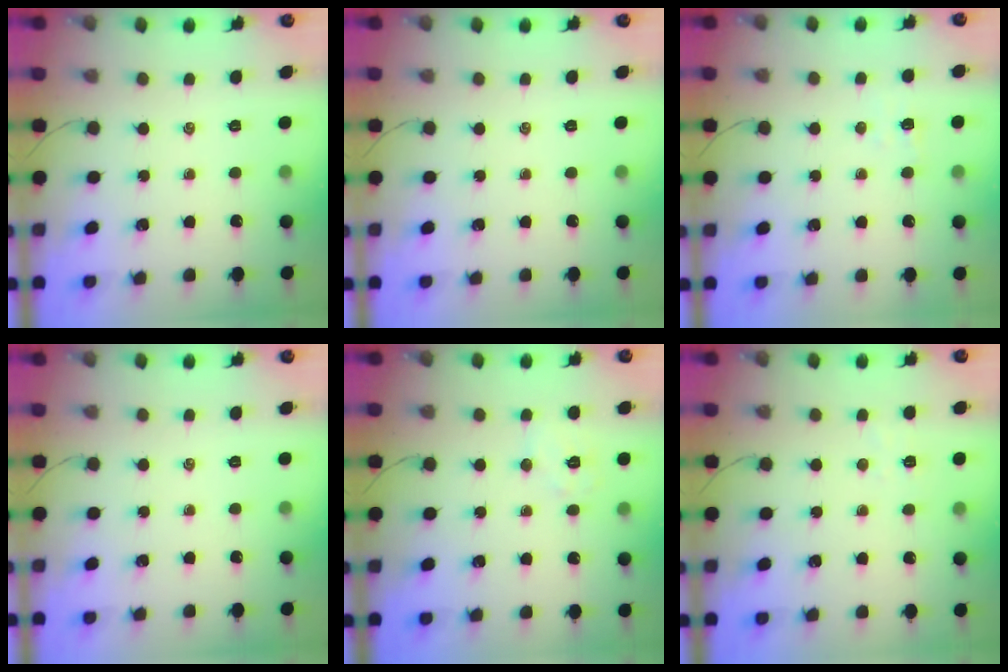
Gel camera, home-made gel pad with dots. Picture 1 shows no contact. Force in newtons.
{"total": 0.0}
{"total": 3.0, "press": 2.9, "slide": 0.9}
{"total": 0.0}
{"total": 5.8, "press": 5.7, "slide": 0.8}
{"total": 3.1, "press": 2.9, "slide": 0.9}